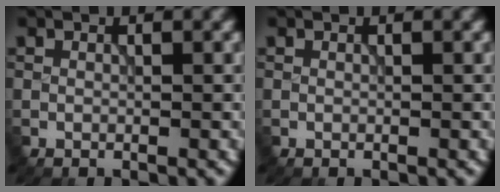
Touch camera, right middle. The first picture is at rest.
{"total": 0.0}